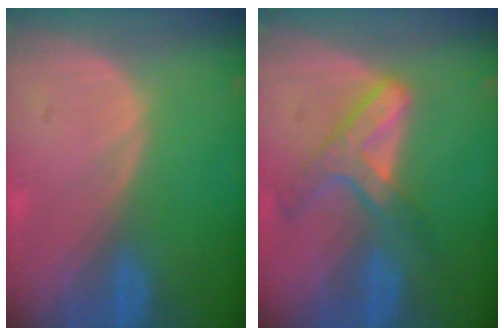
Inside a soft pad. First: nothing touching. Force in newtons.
{"total": 6.8, "press": 5.9, "slide": 3.4}